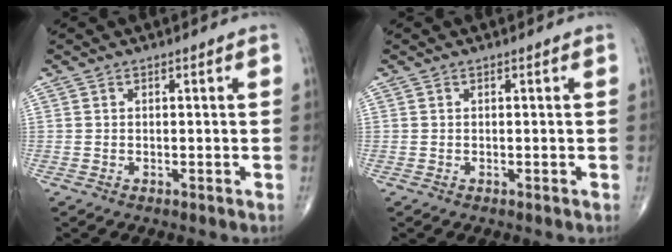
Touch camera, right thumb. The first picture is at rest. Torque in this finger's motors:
{"motor_torque": [-0.10, -0.10, 0.00, 0.00, 0.00]}